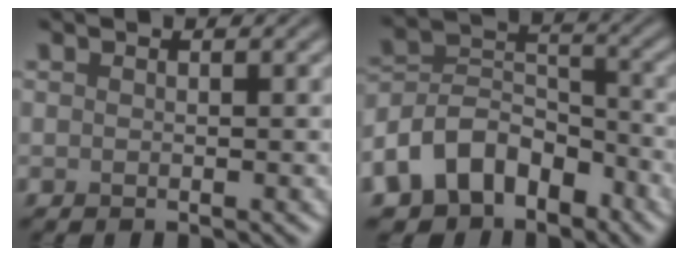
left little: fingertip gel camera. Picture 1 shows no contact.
{"total": 8.6, "force": [-5.3, 5.9, 3.4], "torque": [-0.054, 0.014, -0.109]}